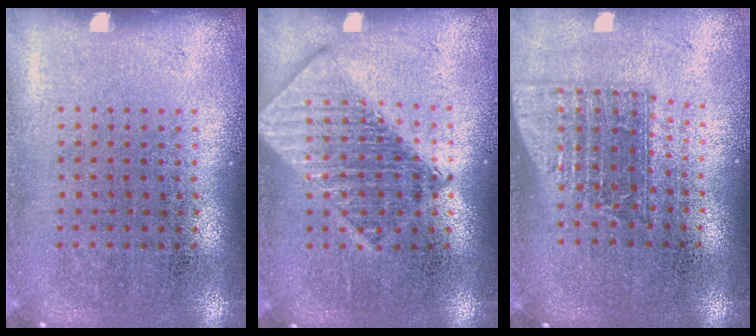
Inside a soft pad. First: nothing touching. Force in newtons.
{"total": 2.9, "press": 2.9, "slide": 0.5}
{"total": 1.5, "press": 1.2, "slide": 1.0}